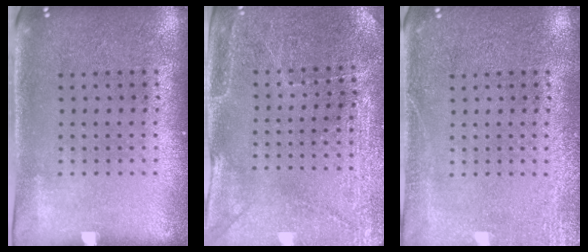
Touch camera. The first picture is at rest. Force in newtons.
{"total": 2.9, "press": 2.8, "slide": 0.3}
{"total": 2.8, "press": 2.7, "slide": 0.4}